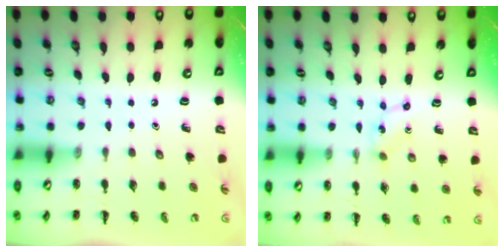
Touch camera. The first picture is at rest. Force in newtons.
{"total": 1.1, "press": 1.1, "slide": 0.4}